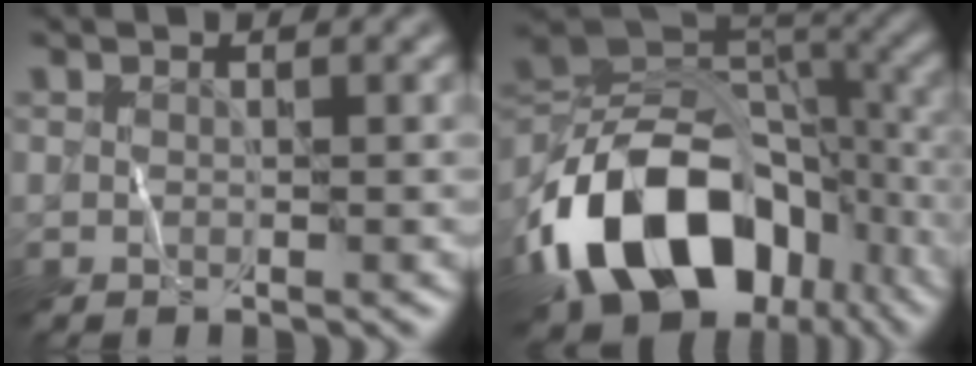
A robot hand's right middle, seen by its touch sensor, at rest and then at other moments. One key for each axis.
{"total": 16.7, "fx": -7.9, "fy": 10.4, "fz": 10.5, "tx": -0.193, "ty": 0.002, "tz": -0.143}